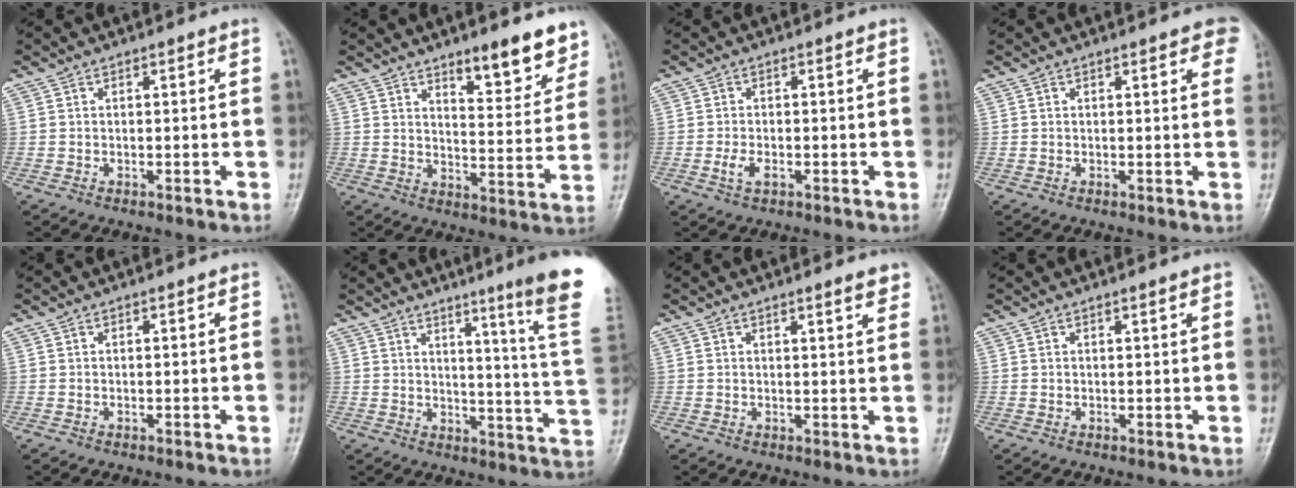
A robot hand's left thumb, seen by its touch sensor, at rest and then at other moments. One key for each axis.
{"total": 11.0, "fx": 7.9, "fy": 3.2, "fz": 6.9, "tx": -0.061, "ty": -0.055, "tz": 0.115}
{"total": 2.5, "fx": -0.9, "fy": 1.2, "fz": 2.0, "tx": -0.045, "ty": 0.006, "tz": -0.017}
{"total": 4.9, "fx": 2.7, "fy": 1.6, "fz": 3.7, "tx": -0.022, "ty": 0.001, "tz": 0.024}
{"total": 0.0}
{"total": 17.3, "fx": 10.8, "fy": -1.0, "fz": 13.5, "tx": -0.163, "ty": -0.089, "tz": 0.127}
{"total": 3.0, "fx": 2.2, "fy": 0.3, "fz": 2.0, "tx": -0.021, "ty": -0.012, "tz": 0.027}
{"total": 1.1, "fx": 0.7, "fy": 0.0, "fz": 0.8, "tx": -0.010, "ty": -0.001, "tz": 0.009}